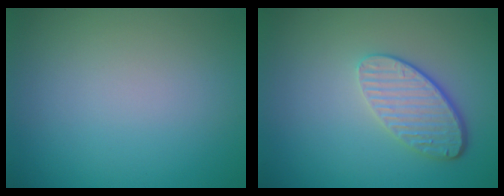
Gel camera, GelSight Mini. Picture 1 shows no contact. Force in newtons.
{"total": 3.6, "press": 2.8, "slide": 2.3}